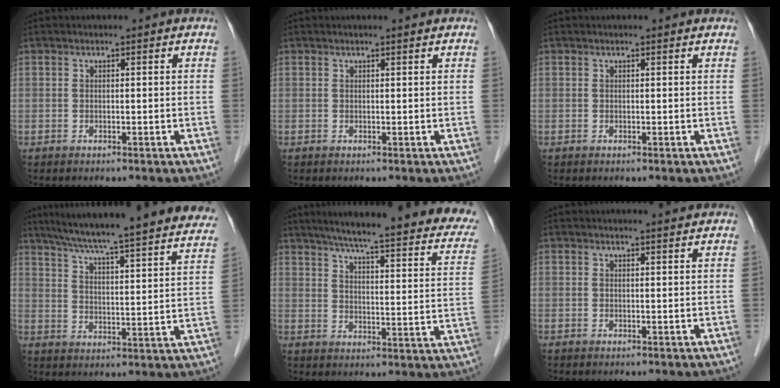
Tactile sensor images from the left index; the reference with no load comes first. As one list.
[{"total": 1.1, "force": [1.0, -0.1, 0.5], "torque": [-0.010, 0.004, 0.016]}, {"total": 0.7, "force": [0.7, 0.1, 0.2], "torque": [-0.010, 0.007, 0.007]}, {"total": 31.0, "force": [27.7, 2.1, 13.7], "torque": [-0.214, -0.050, 0.345]}, {"total": 27.4, "force": [22.7, 3.2, 15.1], "torque": [-0.208, -0.030, 0.270]}, {"total": 2.0, "force": [1.9, 0.0, 0.6], "torque": [-0.012, 0.002, 0.024]}]